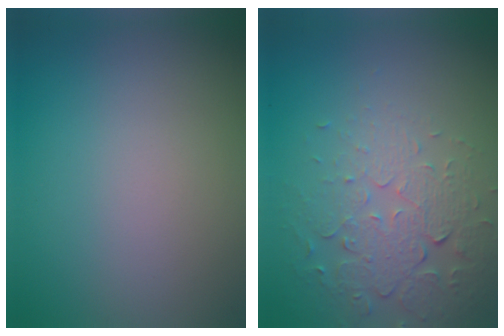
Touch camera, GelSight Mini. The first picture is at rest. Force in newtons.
{"total": 5.5, "press": 3.7, "slide": 4.1}